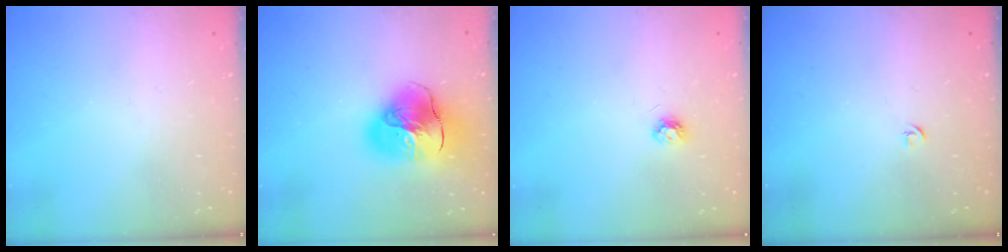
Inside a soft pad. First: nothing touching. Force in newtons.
{"total": 17.4, "press": 17.2, "slide": 2.3}
{"total": 3.8, "press": 3.8, "slide": 0.5}
{"total": 2.7, "press": 2.6, "slide": 0.6}